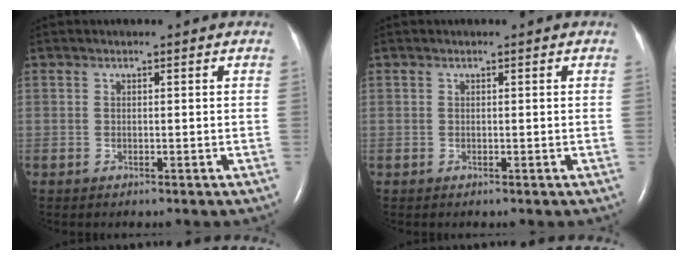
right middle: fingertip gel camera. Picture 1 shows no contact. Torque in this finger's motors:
{"motor_torque": [0.01, 0.07, 0.00, 0.00]}